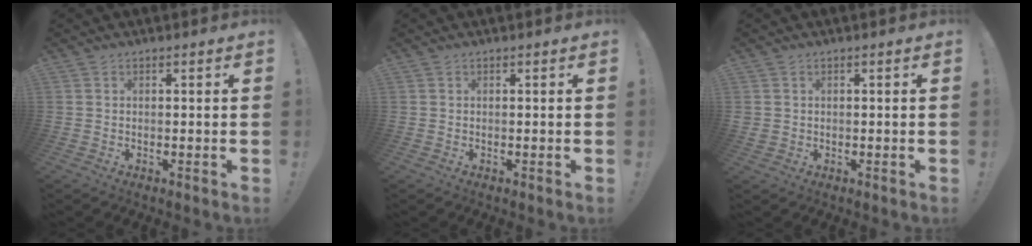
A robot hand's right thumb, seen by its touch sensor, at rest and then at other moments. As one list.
[{"total": 0.0}, {"total": 1.4, "force": [0.4, 1.3, 0.3], "torque": [-0.006, 0.001, 0.008]}]